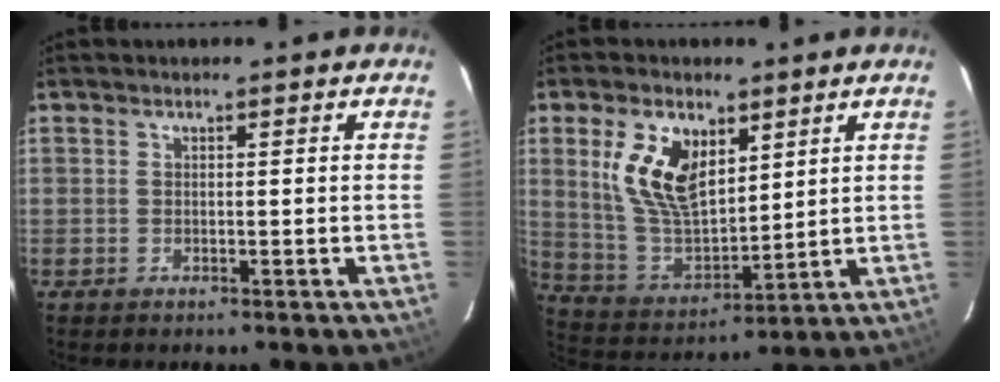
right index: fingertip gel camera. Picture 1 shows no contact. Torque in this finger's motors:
{"motor_torque": [1.30, 0.84, 0.42, 0.18]}